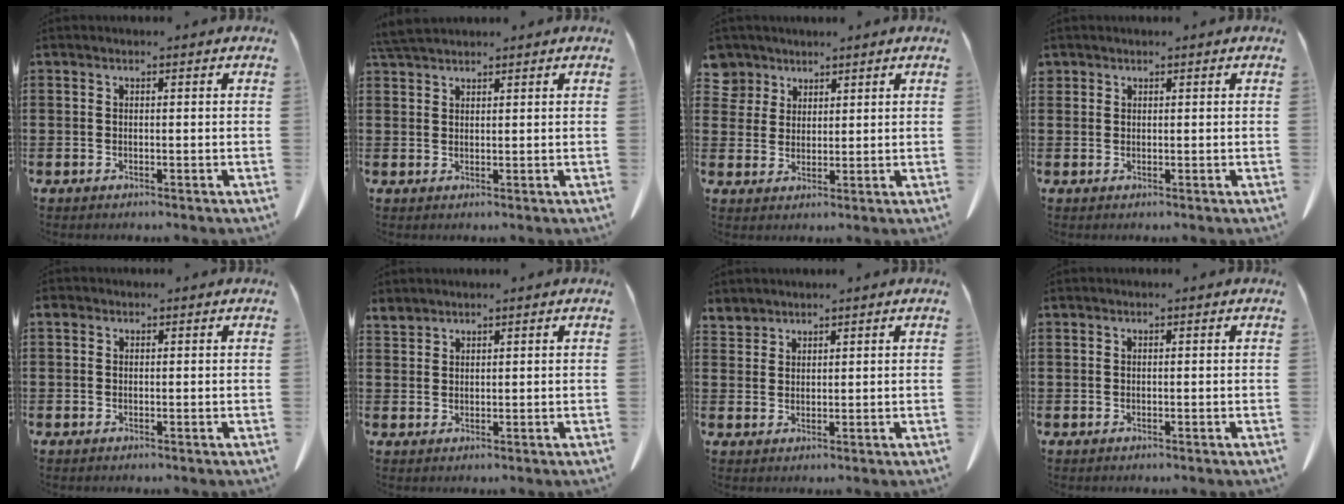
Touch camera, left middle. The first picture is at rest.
{"total": 3.3, "force": [3.0, 0.6, 1.3], "torque": [-0.033, 0.000, 0.058]}
{"total": 4.3, "force": [3.0, 3.1, 0.1], "torque": [-0.016, 0.000, 0.056]}
{"total": 0.9, "force": [0.8, 0.4, 0.0], "torque": [-0.004, 0.000, 0.016]}
{"total": 0.9, "force": [0.3, 0.8, 0.4], "torque": [-0.012, 0.006, 0.005]}
{"total": 1.9, "force": [1.9, 0.4, 0.1], "torque": [-0.008, -0.001, 0.037]}
{"total": 2.2, "force": [2.1, 0.6, 0.0], "torque": [-0.006, -0.002, 0.042]}
{"total": 0.0}